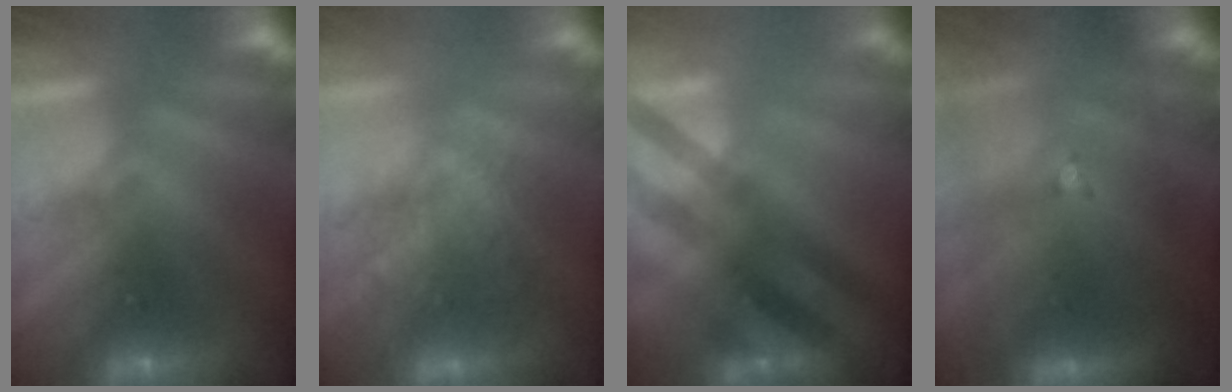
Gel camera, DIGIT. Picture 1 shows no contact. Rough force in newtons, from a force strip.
{"total": 3.2}
{"total": 2.9}
{"total": 6.9}